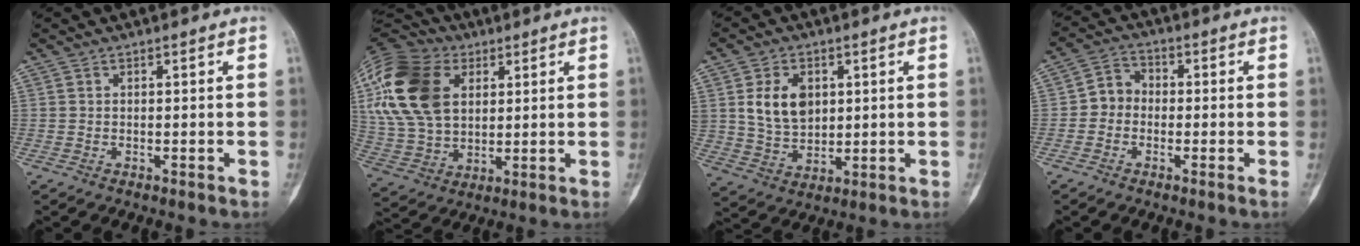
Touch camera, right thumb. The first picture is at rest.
{"total": 22.4, "force": [6.7, 15.2, 14.9], "torque": [-0.302, 0.006, 0.122]}
{"total": 9.7, "force": [2.6, 6.8, 6.4], "torque": [-0.095, -0.015, 0.059]}
{"total": 4.4, "force": [-1.1, 3.6, 2.2], "torque": [-0.020, 0.015, -0.039]}